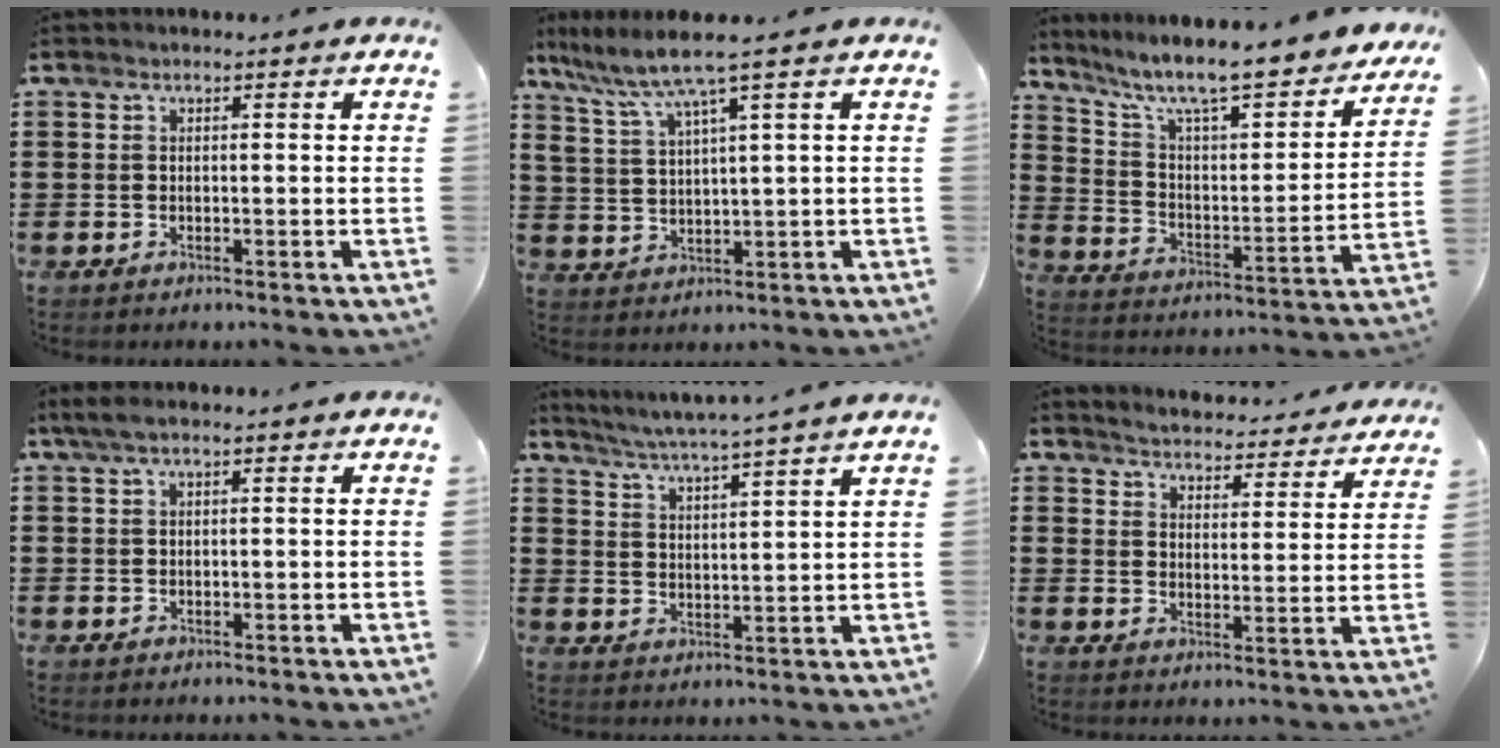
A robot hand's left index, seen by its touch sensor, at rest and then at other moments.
{"total": 5.9, "force": [3.9, -0.3, 4.4], "torque": [-0.109, -0.024, 0.060]}
{"total": 9.3, "force": [7.7, 1.0, 5.1], "torque": [-0.122, -0.061, 0.125]}
{"total": 1.7, "force": [0.4, 0.2, 1.6], "torque": [-0.037, -0.003, 0.005]}
{"total": 4.3, "force": [3.9, -1.1, 1.4], "torque": [-0.044, -0.030, 0.064]}
{"total": 3.9, "force": [3.9, -0.3, -0.1], "torque": [-0.022, -0.035, 0.064]}